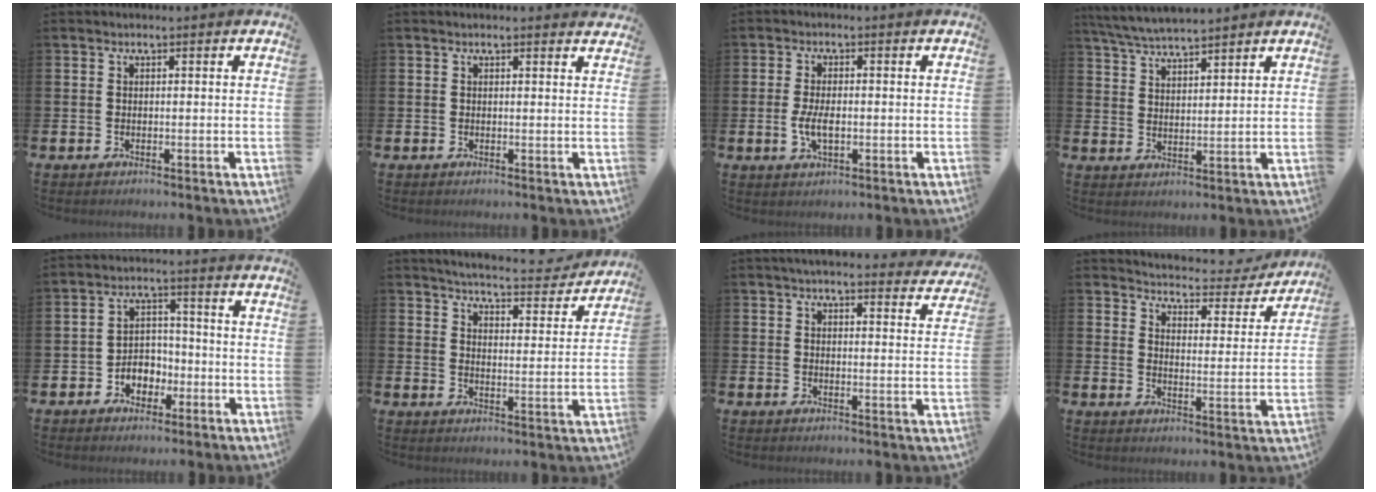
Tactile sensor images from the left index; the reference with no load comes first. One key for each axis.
{"total": 0.8, "fx": 0.8, "fy": 0.0, "fz": 0.1, "tx": -0.003, "ty": 0.000, "tz": 0.015}
{"total": 3.5, "fx": -0.4, "fy": 1.7, "fz": 3.1, "tx": -0.064, "ty": 0.001, "tz": -0.010}
{"total": 5.5, "fx": 5.3, "fy": 0.3, "fz": 1.2, "tx": -0.046, "ty": -0.022, "tz": 0.098}
{"total": 3.8, "fx": -1.9, "fy": 3.1, "fz": 1.1, "tx": -0.029, "ty": 0.006, "tz": -0.043}
{"total": 5.3, "fx": 5.1, "fy": 0.5, "fz": 1.0, "tx": -0.036, "ty": -0.040, "tz": 0.085}
{"total": 4.2, "fx": 4.0, "fy": 0.3, "fz": 1.0, "tx": -0.021, "ty": -0.021, "tz": 0.070}
{"total": 4.3, "fx": 4.2, "fy": 0.9, "fz": 0.4, "tx": -0.025, "ty": -0.039, "tz": 0.065}